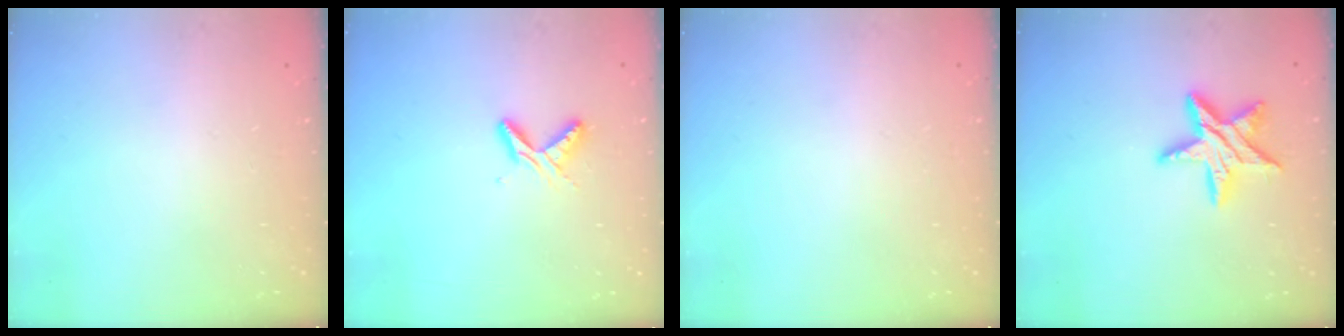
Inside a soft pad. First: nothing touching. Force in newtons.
{"total": 6.0, "press": 6.0, "slide": 0.7}
{"total": 0.0}
{"total": 13.8, "press": 13.8, "slide": 0.7}